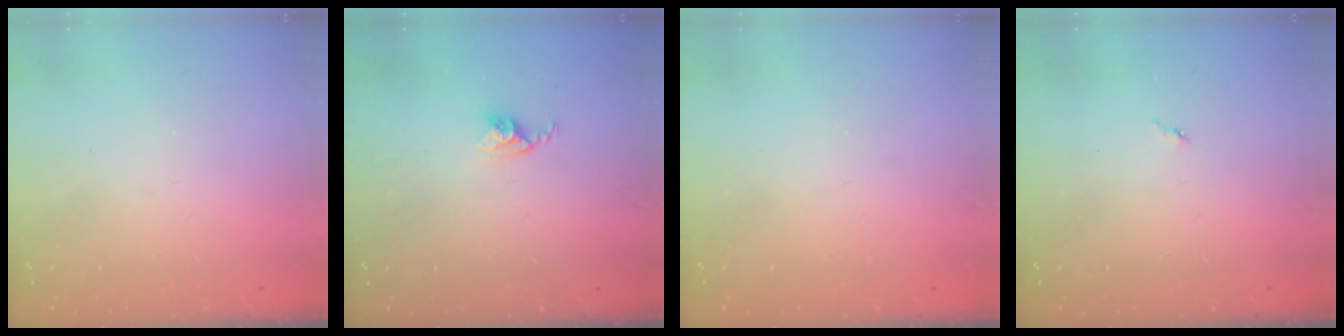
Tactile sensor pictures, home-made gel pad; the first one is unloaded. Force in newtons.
{"total": 3.8, "press": 3.7, "slide": 0.4}
{"total": 0.0}
{"total": 3.0, "press": 3.0, "slide": 0.2}